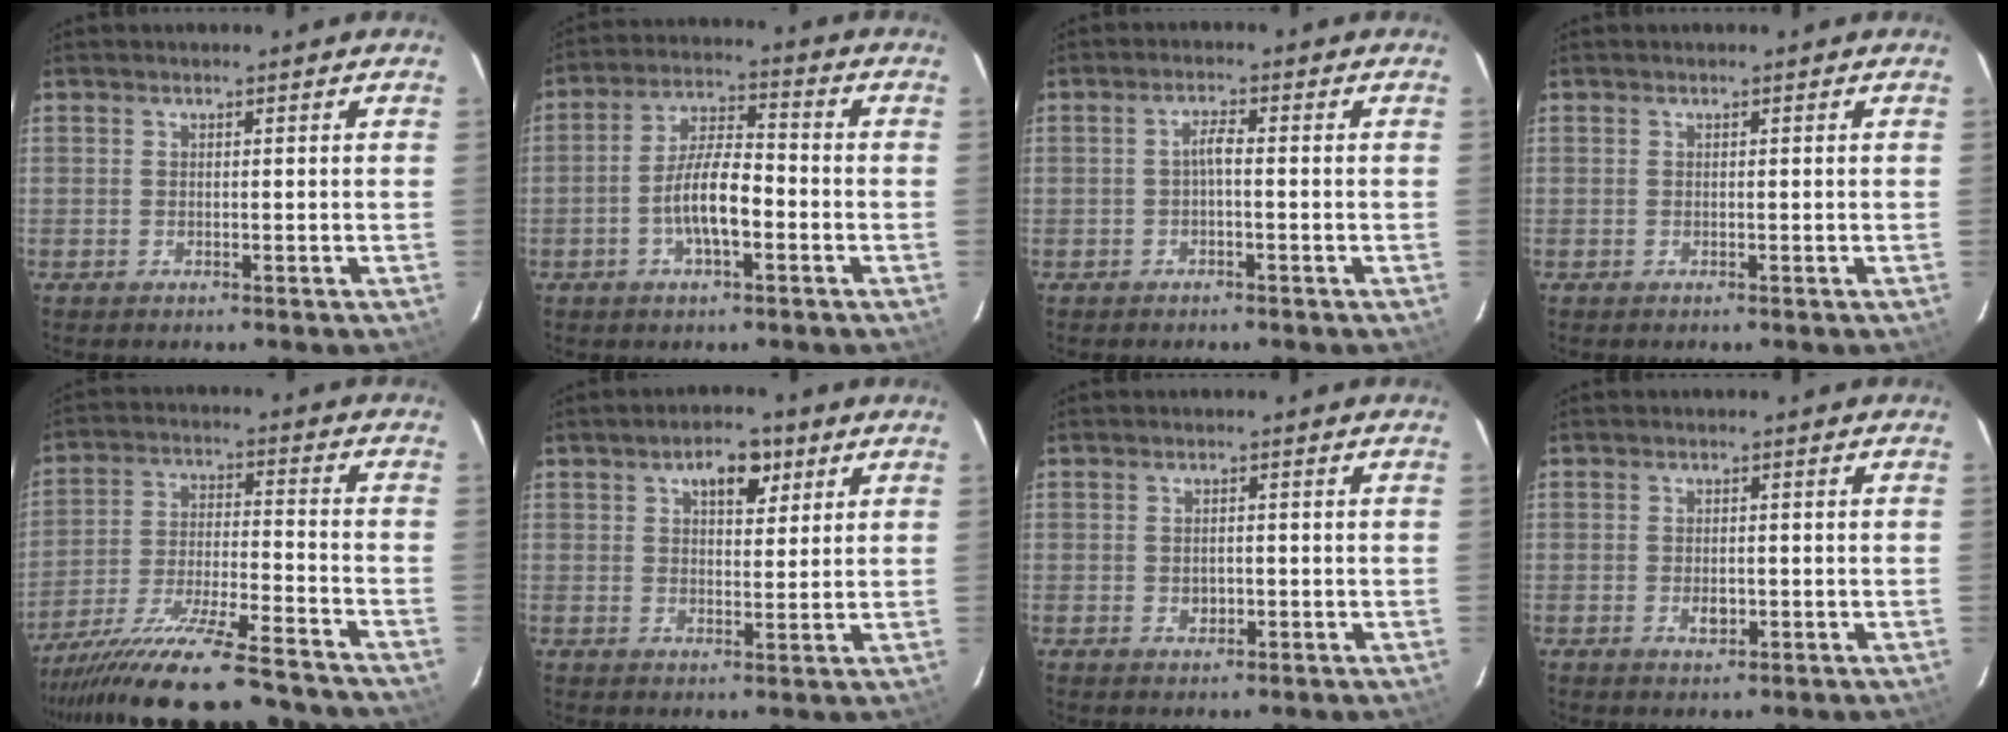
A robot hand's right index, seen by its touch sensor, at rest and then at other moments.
{"total": 6.6, "force": [-2.2, 2.1, 5.9], "torque": [-0.115, 0.008, -0.038]}
{"total": 1.9, "force": [-0.6, 0.3, 1.8], "torque": [-0.037, 0.008, -0.011]}
{"total": 0.0}
{"total": 23.5, "force": [-21.1, 1.5, 10.3], "torque": [-0.197, -0.063, -0.328]}
{"total": 6.2, "force": [3.0, 3.3, 4.3], "torque": [-0.061, 0.012, 0.047]}
{"total": 2.1, "force": [-0.4, 1.7, 1.2], "torque": [-0.018, 0.003, -0.004]}
{"total": 2.5, "force": [-0.7, 1.7, 1.8], "torque": [-0.030, 0.000, -0.009]}